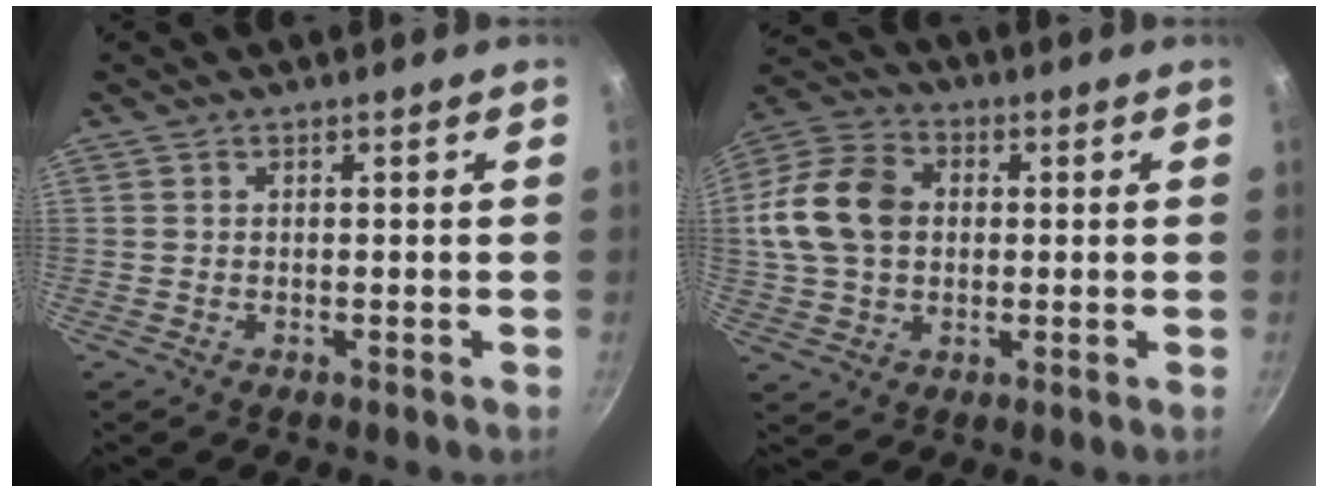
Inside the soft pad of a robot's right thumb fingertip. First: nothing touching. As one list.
[{"total": 14.2, "force": [1.3, 10.6, 9.4], "torque": [-0.160, 0.021, 0.013]}]